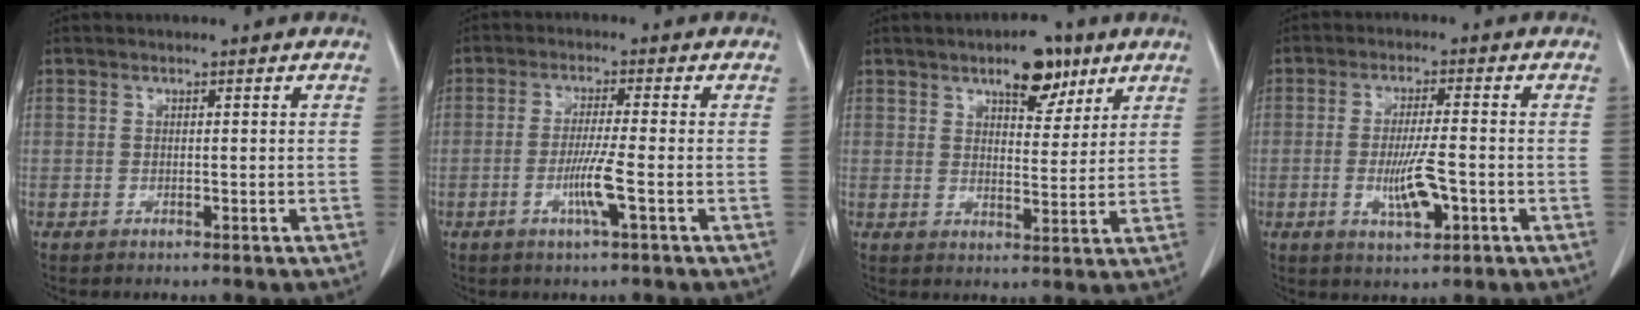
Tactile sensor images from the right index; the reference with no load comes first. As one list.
[{"total": 5.4, "force": [-1.8, -0.3, 5.1], "torque": [-0.098, -0.010, -0.035]}, {"total": 8.5, "force": [5.3, 3.4, 5.6], "torque": [-0.086, 0.004, 0.085]}, {"total": 7.1, "force": [-2.0, 1.6, 6.6], "torque": [-0.122, -0.006, -0.029]}]